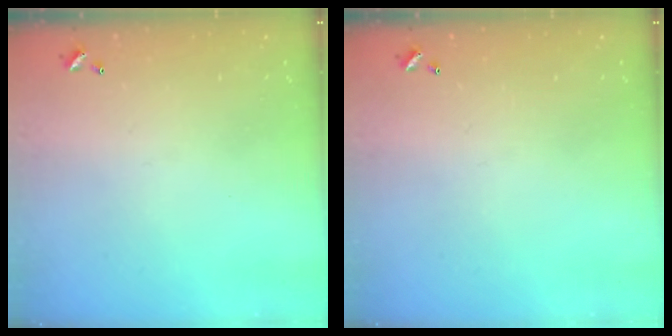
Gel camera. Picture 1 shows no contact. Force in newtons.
{"total": 0.0}